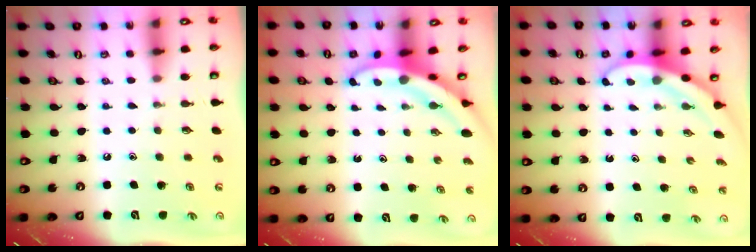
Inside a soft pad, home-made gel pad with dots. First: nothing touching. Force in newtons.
{"total": 3.9, "press": 3.9, "slide": 0.5}
{"total": 3.1, "press": 3.1, "slide": 0.1}